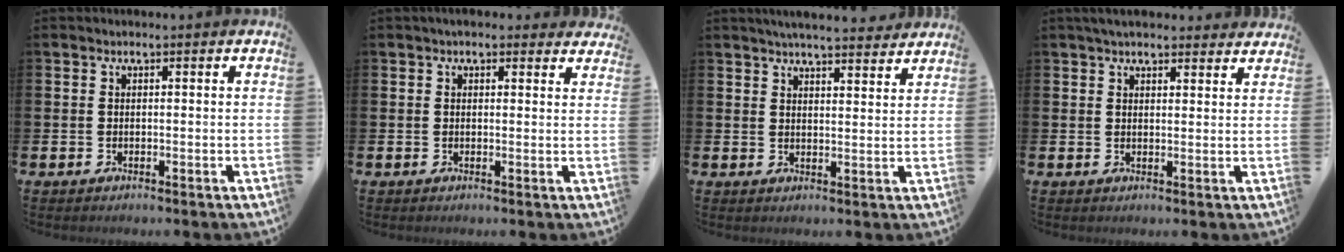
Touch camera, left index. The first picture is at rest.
{"total": 2.1, "force": [1.9, 0.7, 0.3], "torque": [-0.001, -0.004, 0.033]}
{"total": 4.9, "force": [4.8, 0.1, 1.0], "torque": [-0.016, -0.026, 0.083]}
{"total": 3.5, "force": [3.3, 0.9, 0.8], "torque": [-0.022, -0.009, 0.061]}